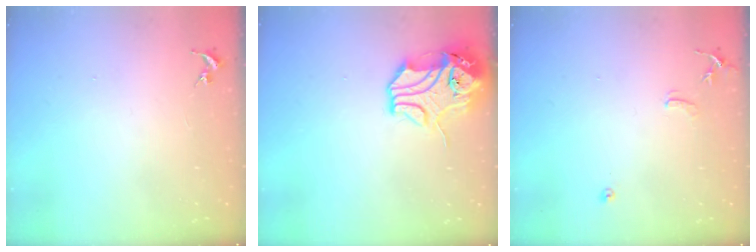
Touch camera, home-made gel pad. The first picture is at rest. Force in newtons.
{"total": 13.2, "press": 13.0, "slide": 2.0}
{"total": 7.6, "press": 7.6, "slide": 0.6}